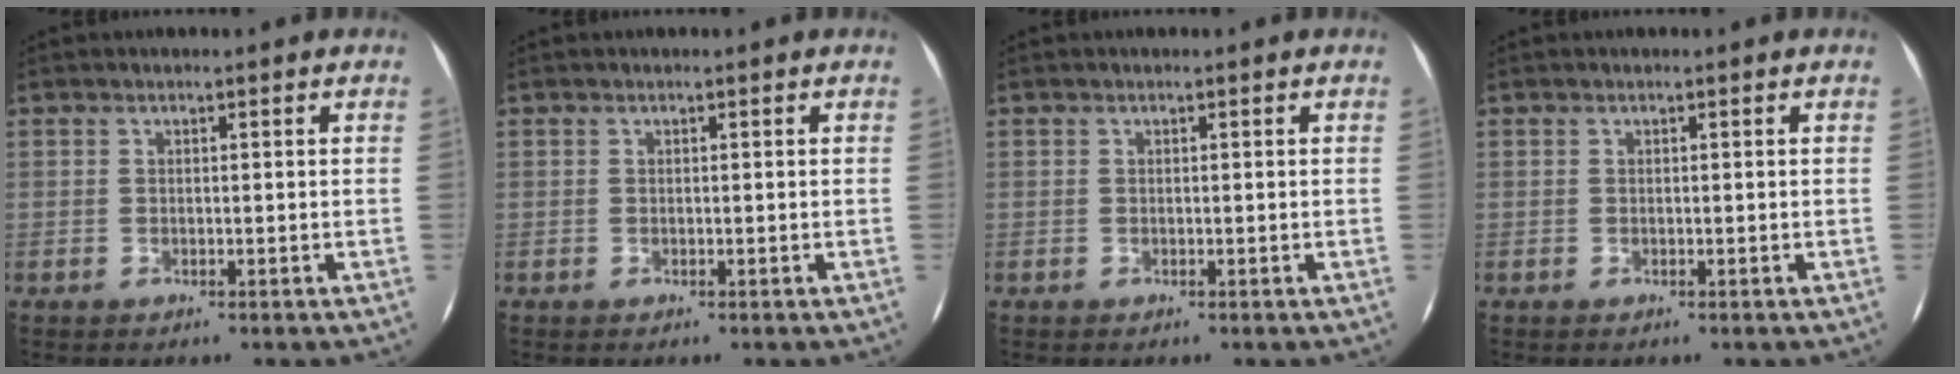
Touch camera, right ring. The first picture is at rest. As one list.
[{"total": 0.0}, {"total": 0.0}, {"total": 0.0}]